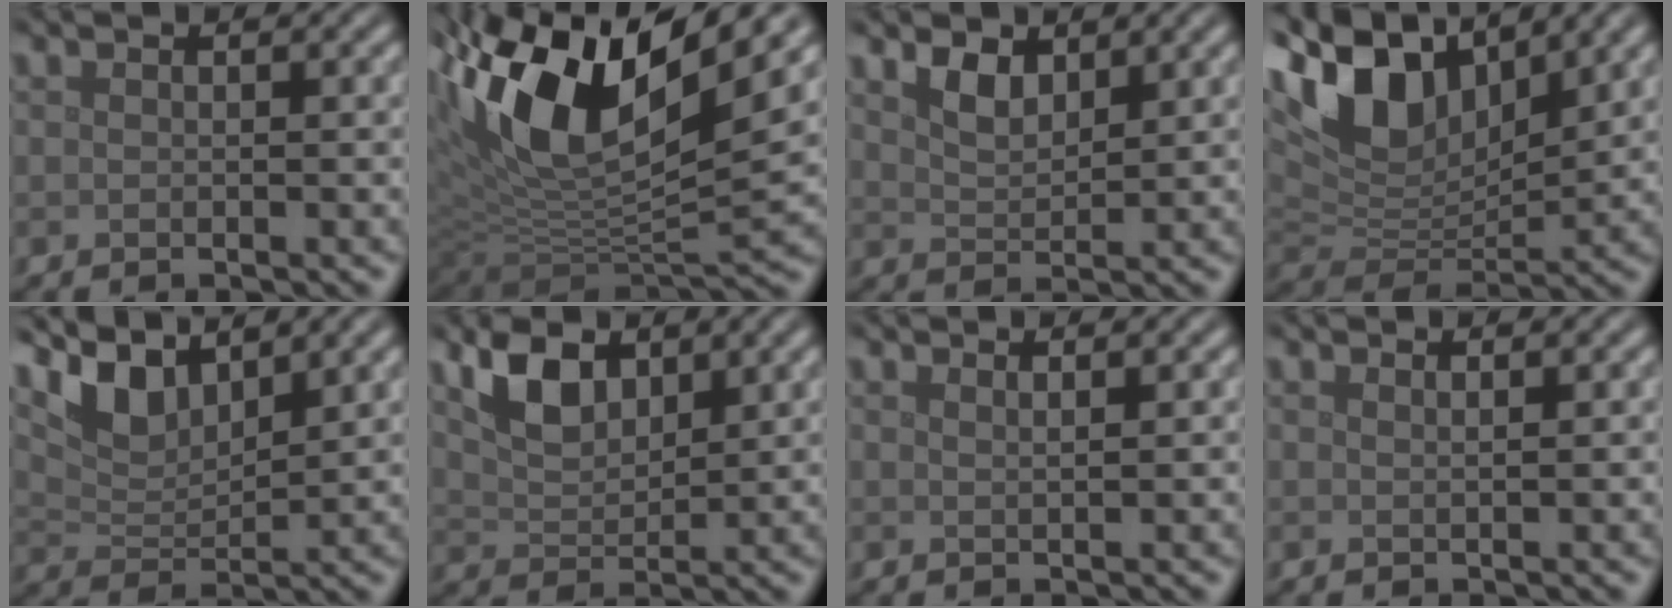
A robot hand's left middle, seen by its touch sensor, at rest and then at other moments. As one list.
[{"total": 13.9, "force": [5.5, 5.9, 11.3], "torque": [-0.222, 0.013, 0.097]}, {"total": 2.4, "force": [1.7, 1.2, 1.3], "torque": [-0.030, -0.002, 0.036]}, {"total": 10.7, "force": [6.0, 5.4, 7.0], "torque": [-0.151, 0.014, 0.103]}, {"total": 4.6, "force": [3.7, 1.5, 2.3], "torque": [-0.054, 0.000, 0.072]}, {"total": 4.3, "force": [2.6, 2.2, 2.6], "torque": [-0.060, 0.001, 0.050]}, {"total": 1.2, "force": [0.9, 0.4, 0.8], "torque": [0.003, 0.001, 0.002]}, {"total": 0.9, "force": [0.7, 0.3, 0.6], "torque": [0.002, -0.002, 0.003]}]